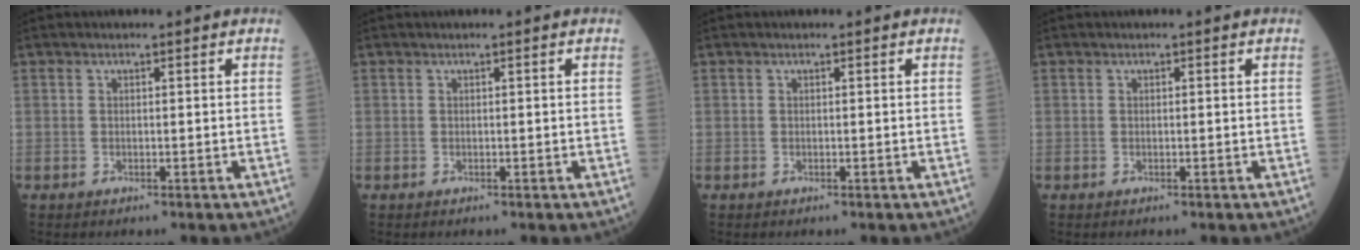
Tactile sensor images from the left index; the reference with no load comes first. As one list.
[{"total": 0.0}, {"total": 0.0}, {"total": 0.0}]